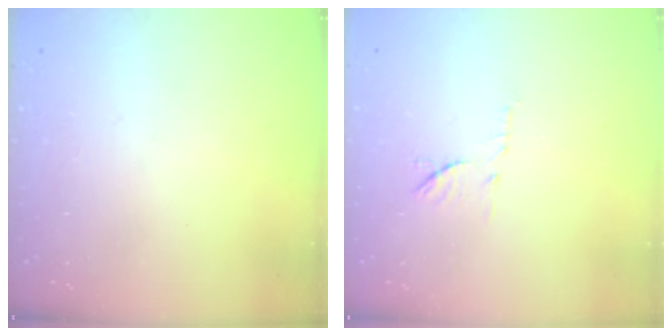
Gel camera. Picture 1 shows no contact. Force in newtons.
{"total": 7.1, "press": 7.1, "slide": 1.0}